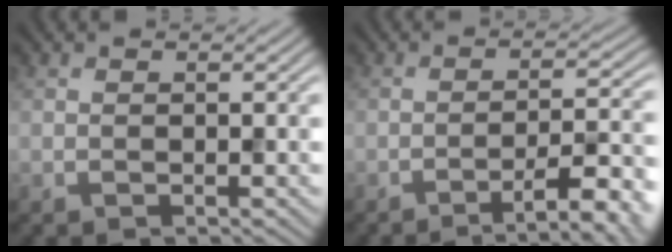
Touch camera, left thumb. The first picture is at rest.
{"total": 9.1, "force": [-5.6, 1.9, 7.0], "torque": [-0.106, 0.010, -0.074]}